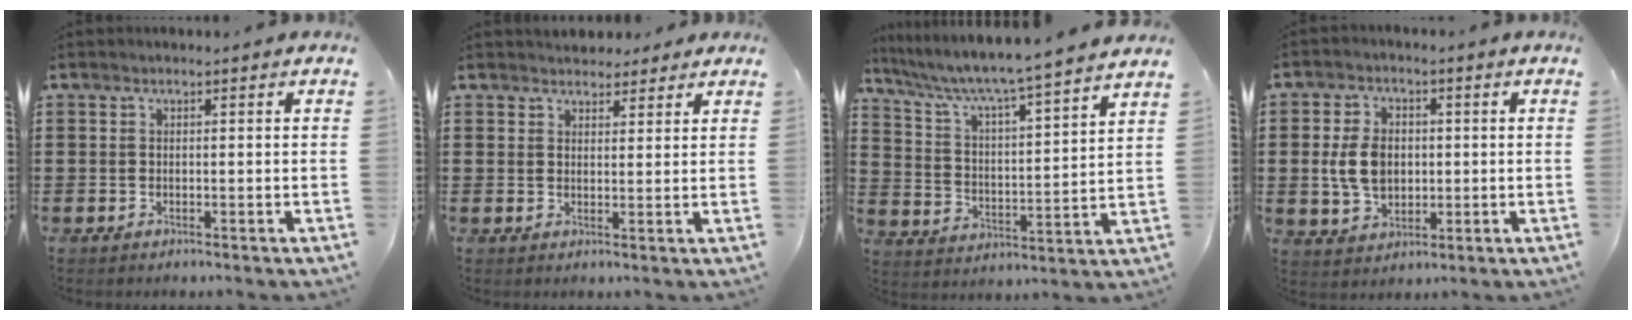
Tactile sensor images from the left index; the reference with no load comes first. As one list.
[{"total": 2.9, "force": [2.6, 1.3, 0.2], "torque": [-0.002, -0.001, 0.047]}, {"total": 4.9, "force": [4.4, -0.5, 2.1], "torque": [-0.065, -0.043, 0.063]}, {"total": 6.5, "force": [0.1, 4.6, 4.6], "torque": [-0.116, 0.007, -0.005]}]